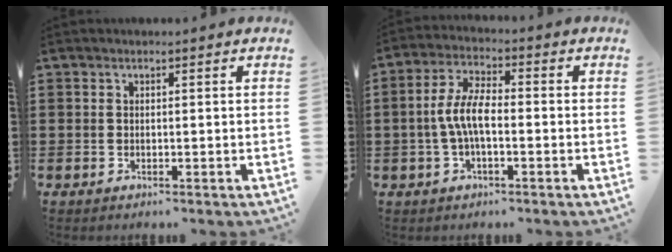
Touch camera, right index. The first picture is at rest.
{"total": 6.4, "force": [-0.9, 2.5, 5.9], "torque": [-0.139, -0.003, -0.026]}